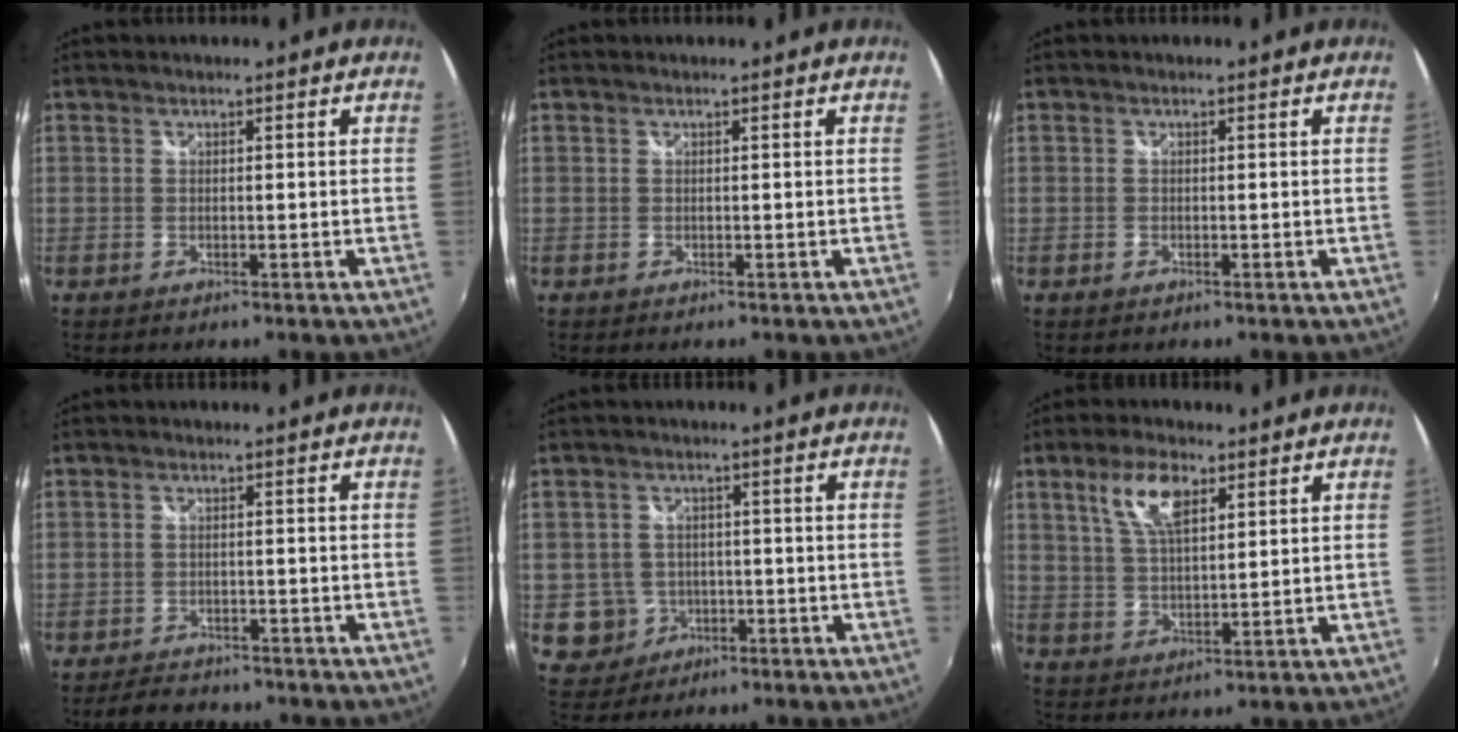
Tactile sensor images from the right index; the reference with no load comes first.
{"total": 0.0}
{"total": 0.6, "force": [-0.4, 0.4, 0.3], "torque": [-0.005, -0.002, -0.009]}
{"total": 4.6, "force": [-4.0, 2.1, 1.0], "torque": [-0.036, 0.004, -0.061]}
{"total": 6.5, "force": [-1.7, 6.1, 1.1], "torque": [-0.043, 0.013, -0.013]}
{"total": 7.9, "force": [4.0, 3.2, 6.1], "torque": [-0.119, 0.010, 0.078]}